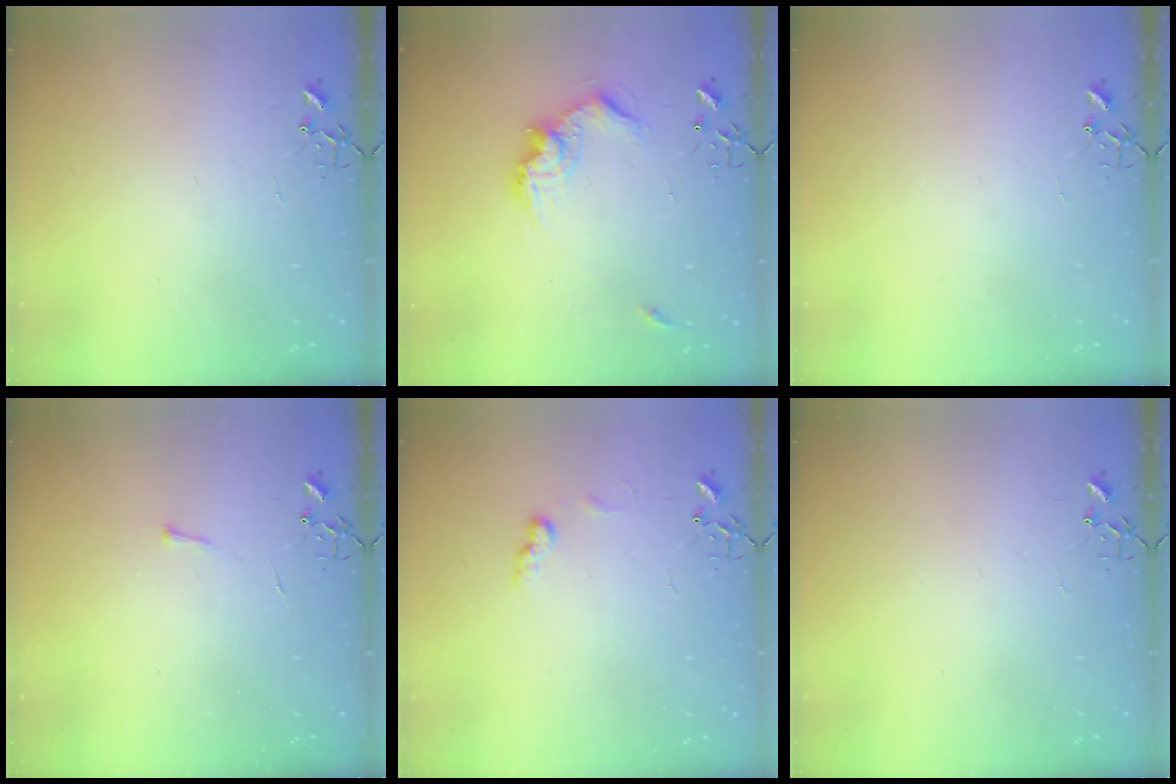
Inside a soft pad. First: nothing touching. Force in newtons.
{"total": 13.8, "press": 13.7, "slide": 1.1}
{"total": 0.0}
{"total": 2.9, "press": 2.9, "slide": 0.4}
{"total": 7.2, "press": 7.2, "slide": 0.2}
{"total": 0.0}